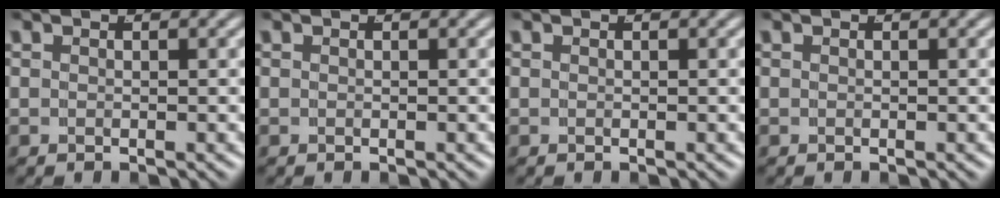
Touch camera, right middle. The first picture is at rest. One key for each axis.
{"total": 0.0}
{"total": 0.0}
{"total": 0.0}